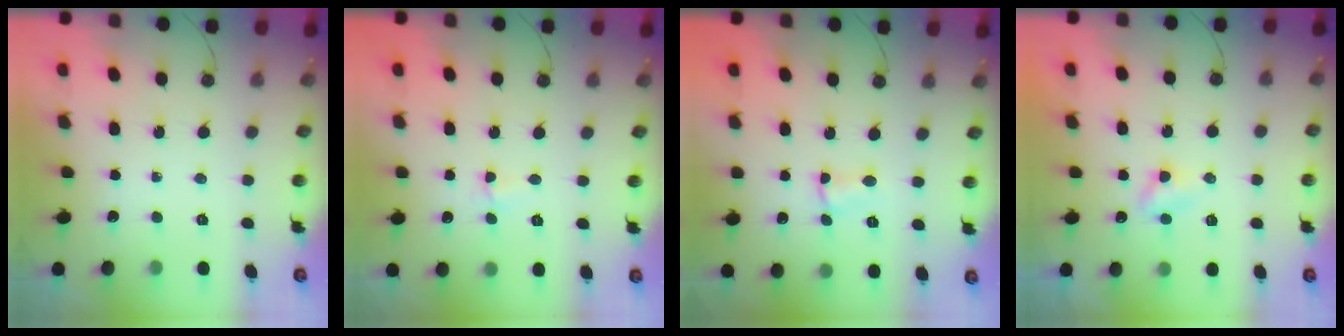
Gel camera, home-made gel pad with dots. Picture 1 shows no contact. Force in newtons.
{"total": 2.6, "press": 2.5, "slide": 0.5}
{"total": 1.9, "press": 1.9, "slide": 0.3}
{"total": 4.8, "press": 4.7, "slide": 0.5}